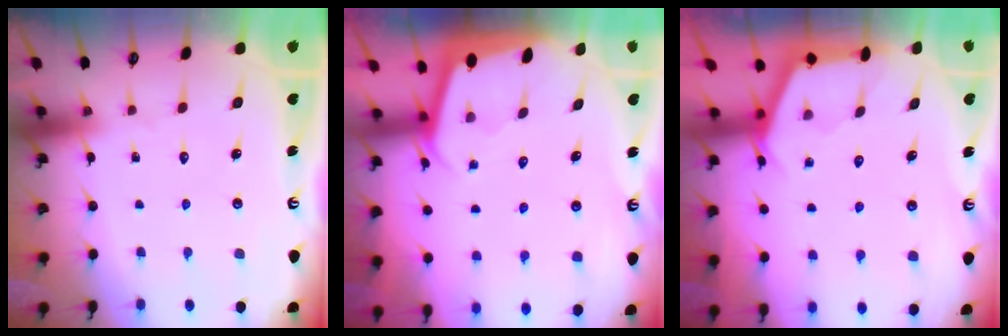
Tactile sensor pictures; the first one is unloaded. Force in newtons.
{"total": 1.9, "press": 1.9, "slide": 0.1}
{"total": 2.6, "press": 2.6, "slide": 0.3}